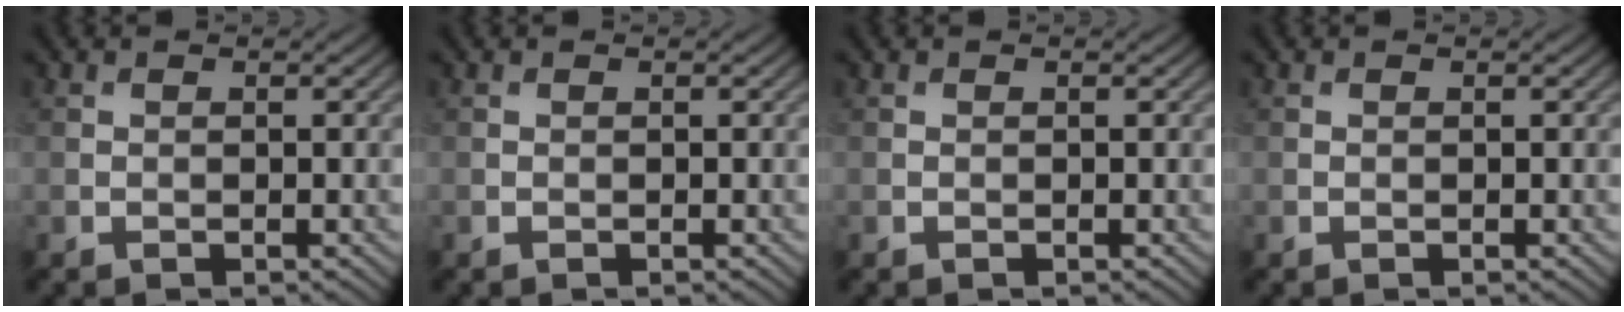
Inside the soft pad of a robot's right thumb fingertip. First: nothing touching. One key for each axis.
{"total": 0.0}
{"total": 0.0}
{"total": 0.0}